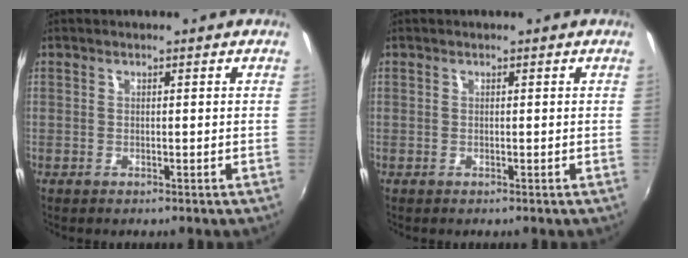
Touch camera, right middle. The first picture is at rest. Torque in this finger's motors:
{"motor_torque": [-0.04, -0.02, 0.00, 0.00]}